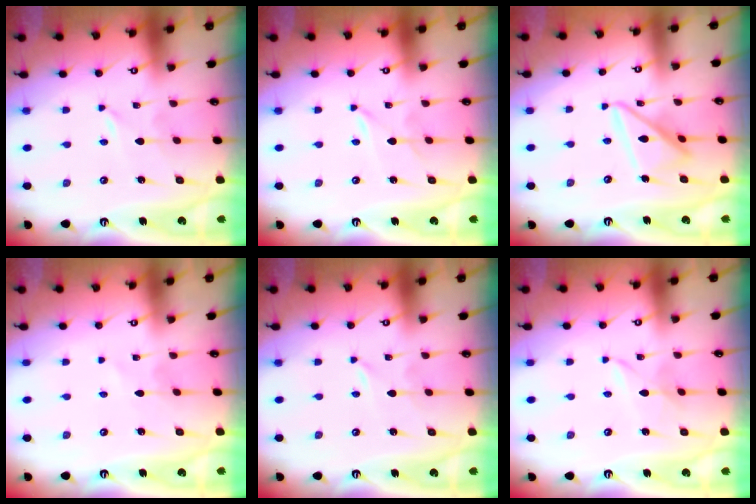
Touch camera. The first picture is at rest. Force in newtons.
{"total": 0.9, "press": 0.8, "slide": 0.1}
{"total": 14.6, "press": 14.6, "slide": 1.3}
{"total": 0.6, "press": 0.6, "slide": 0.1}
{"total": 0.0}
{"total": 2.5, "press": 2.5, "slide": 0.3}